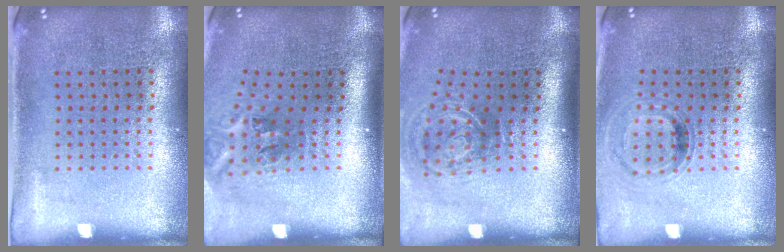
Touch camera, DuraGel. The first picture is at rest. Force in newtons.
{"total": 2.3, "press": 1.4, "slide": 1.8}
{"total": 2.0, "press": 1.2, "slide": 1.6}
{"total": 0.8, "press": 0.7, "slide": 0.2}